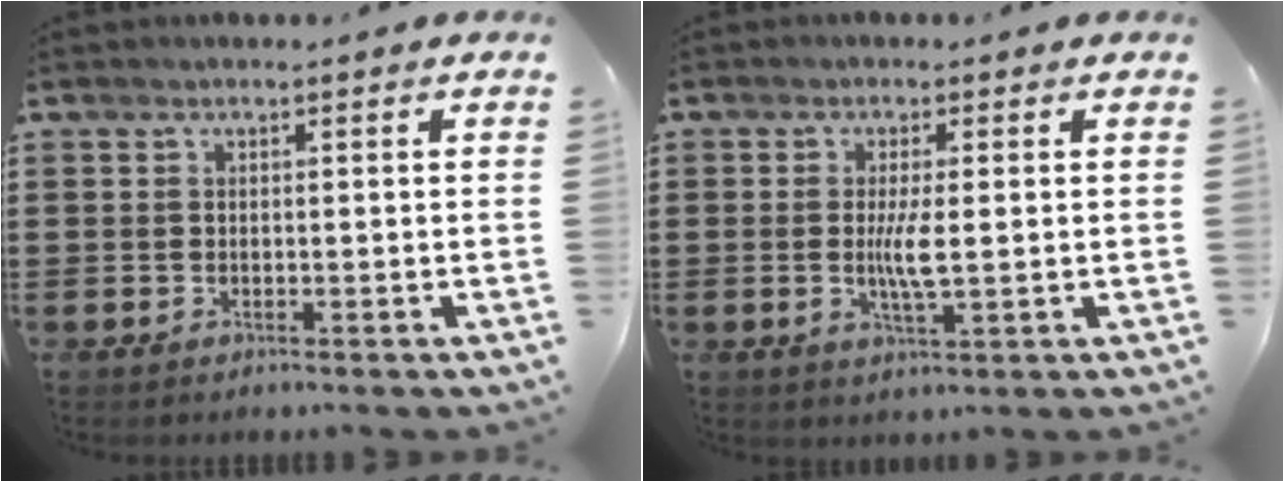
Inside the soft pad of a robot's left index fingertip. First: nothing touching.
{"total": 4.4, "force": [0.1, 0.6, 4.4], "torque": [-0.086, -0.004, -0.002]}